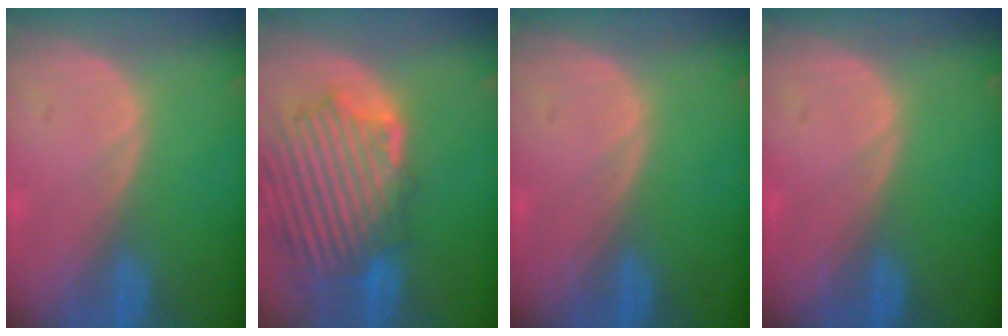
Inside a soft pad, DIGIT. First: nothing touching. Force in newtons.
{"total": 12.7, "press": 11.5, "slide": 5.3}
{"total": 0.0}
{"total": 0.0}